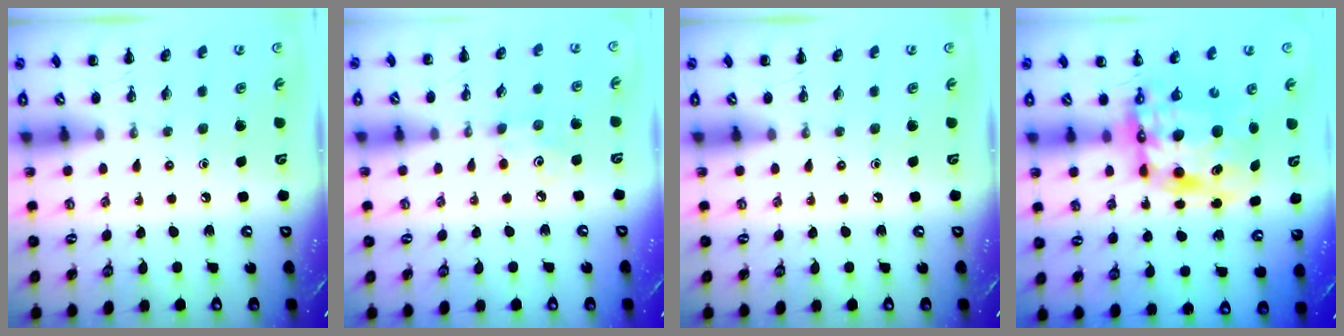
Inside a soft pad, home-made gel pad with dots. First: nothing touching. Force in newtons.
{"total": 3.7, "press": 3.6, "slide": 1.0}
{"total": 0.0}
{"total": 12.6, "press": 12.2, "slide": 3.4}